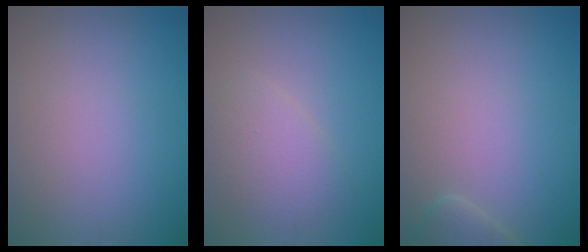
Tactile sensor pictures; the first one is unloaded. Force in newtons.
{"total": 2.6, "press": 2.6, "slide": 0.2}
{"total": 1.6, "press": 1.6, "slide": 0.2}